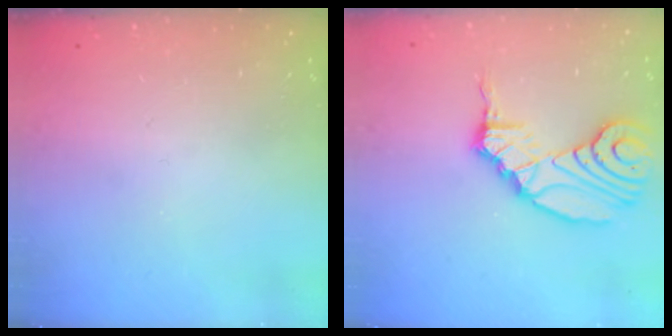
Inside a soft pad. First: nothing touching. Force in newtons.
{"total": 14.4, "press": 13.6, "slide": 4.6}